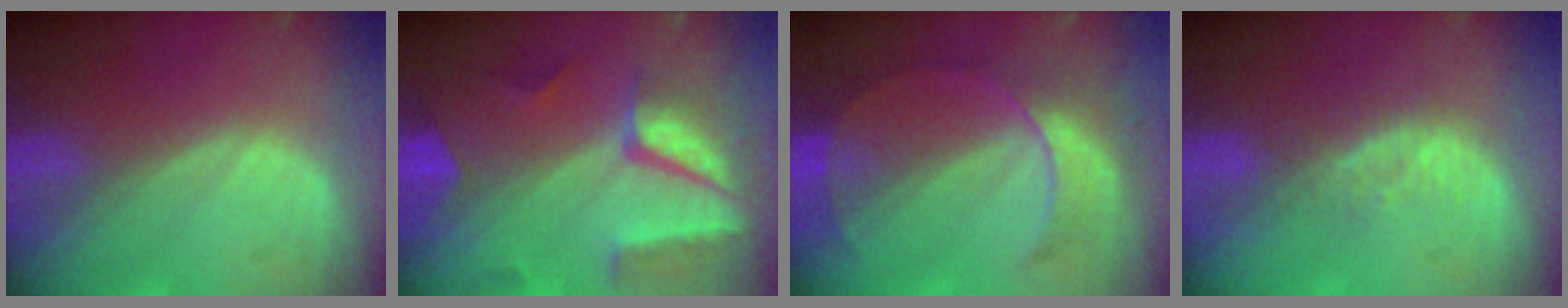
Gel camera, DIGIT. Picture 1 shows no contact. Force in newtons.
{"total": 9.3, "press": 8.2, "slide": 4.3}
{"total": 7.3, "press": 7.0, "slide": 1.8}
{"total": 3.5, "press": 3.0, "slide": 1.7}